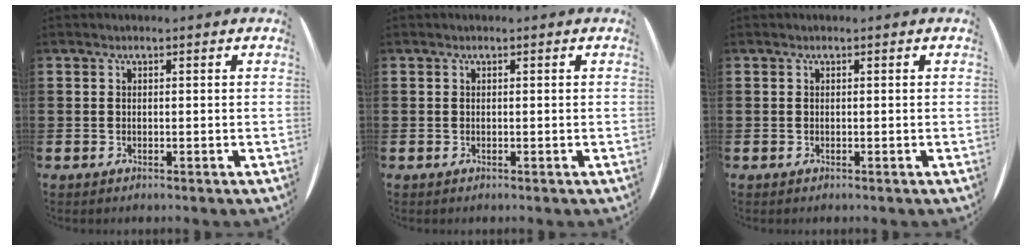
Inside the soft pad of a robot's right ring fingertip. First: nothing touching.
{"total": 0.0}
{"total": 0.0}